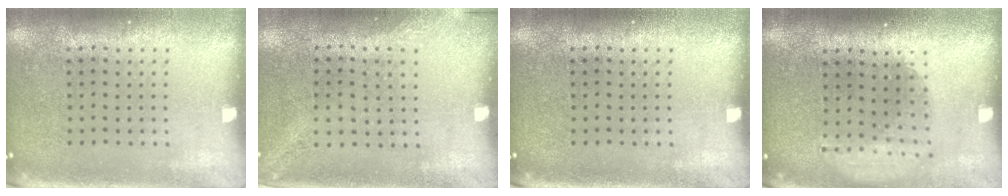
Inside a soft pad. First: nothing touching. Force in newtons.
{"total": 1.4, "press": 1.0, "slide": 1.0}
{"total": 0.0}
{"total": 1.7, "press": 1.3, "slide": 1.1}